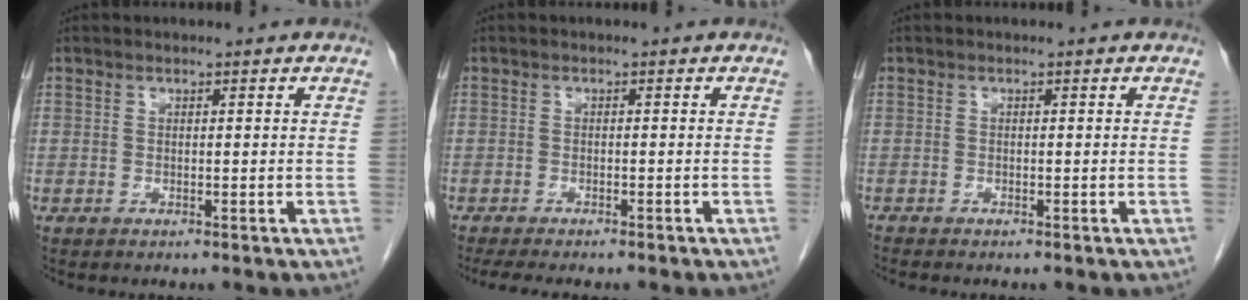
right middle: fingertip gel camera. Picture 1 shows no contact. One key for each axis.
{"total": 7.1, "fx": -5.9, "fy": 1.2, "fz": 3.8, "tx": -0.047, "ty": -0.012, "tz": -0.082}
{"total": 0.8, "fx": -0.8, "fy": -0.1, "fz": 0.2, "tx": -0.010, "ty": -0.002, "tz": -0.017}